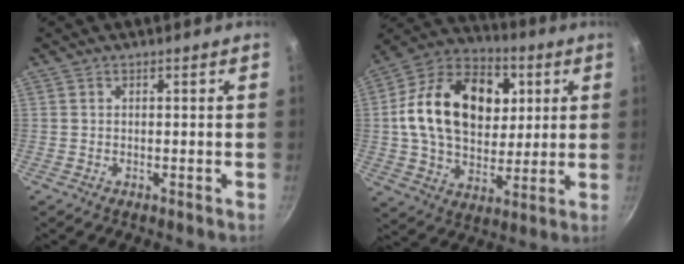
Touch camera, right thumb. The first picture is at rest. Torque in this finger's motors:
{"motor_torque": [1.32, 3.69, 0.79, -0.48, 0.55]}